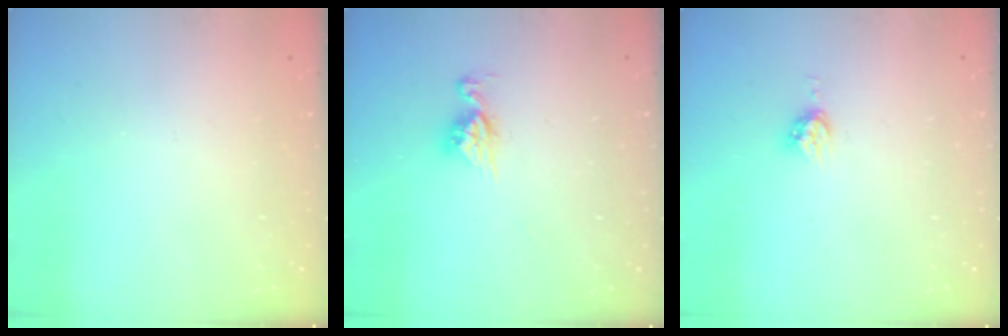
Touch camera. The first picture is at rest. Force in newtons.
{"total": 6.9, "press": 6.8, "slide": 0.6}
{"total": 4.5, "press": 4.5, "slide": 0.0}